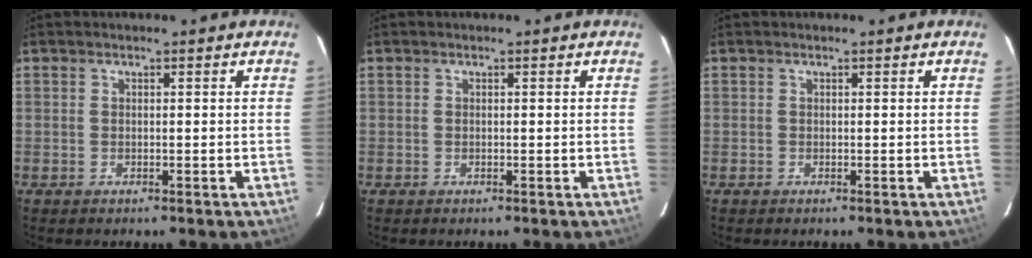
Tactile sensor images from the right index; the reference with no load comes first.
{"total": 0.0}
{"total": 0.0}